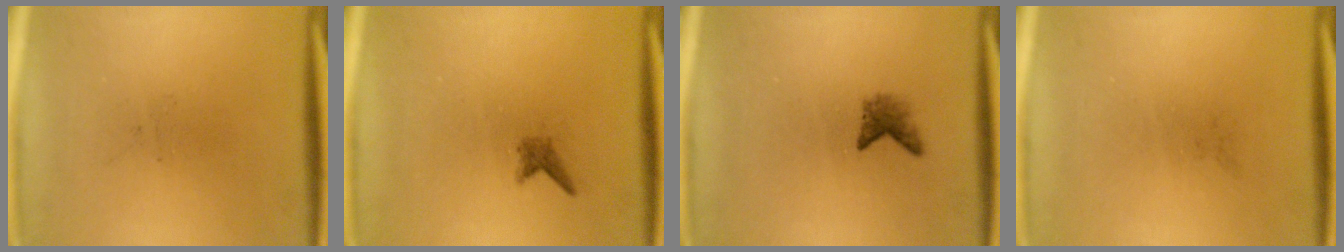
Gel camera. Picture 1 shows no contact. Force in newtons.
{"total": 1.0}
{"total": 1.8}
{"total": 0.0}